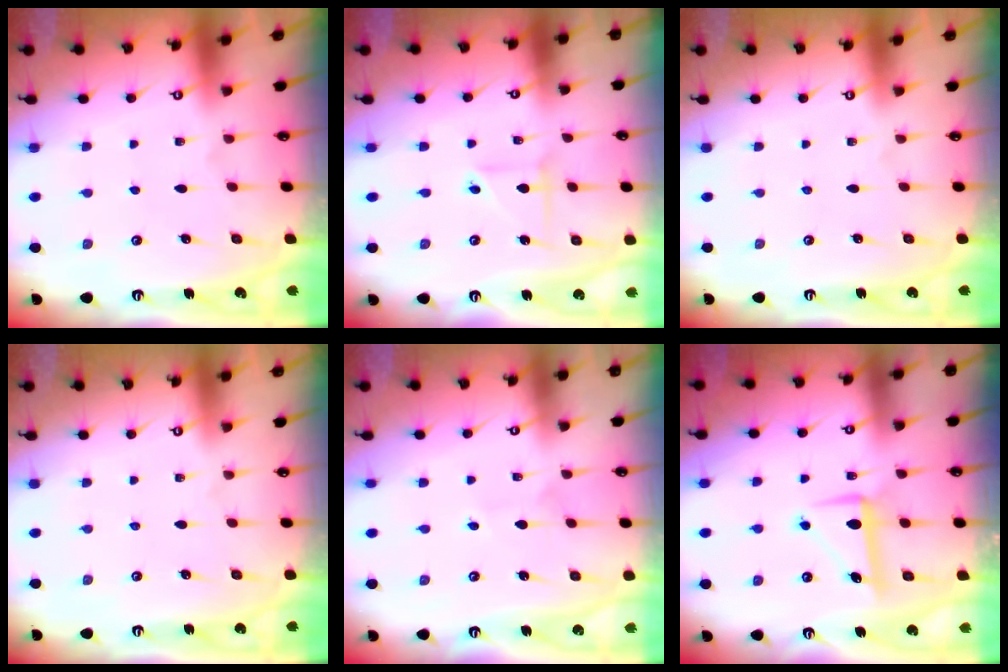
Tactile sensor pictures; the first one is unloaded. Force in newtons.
{"total": 2.9, "press": 2.9, "slide": 0.2}
{"total": 0.0}
{"total": 0.0}
{"total": 2.9, "press": 2.8, "slide": 0.4}
{"total": 8.1, "press": 8.1, "slide": 0.7}